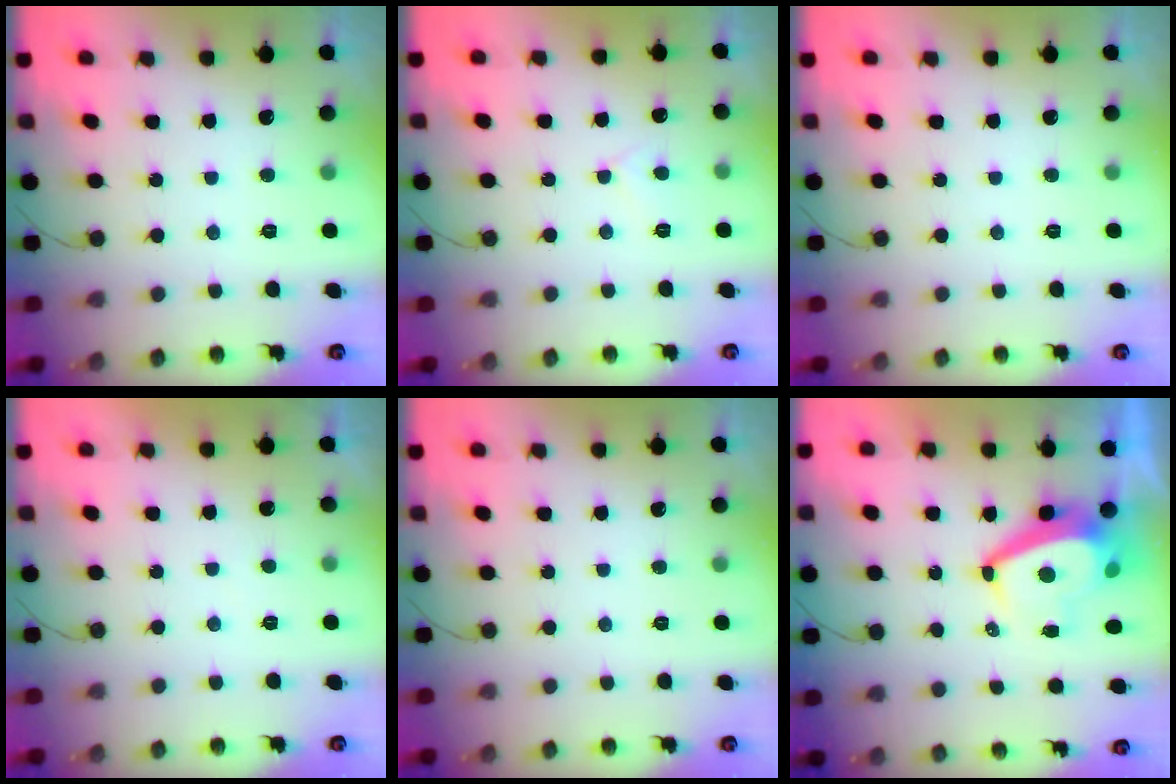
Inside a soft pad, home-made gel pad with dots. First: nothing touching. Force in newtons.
{"total": 3.9, "press": 3.8, "slide": 0.4}
{"total": 0.0}
{"total": 0.7, "press": 0.5, "slide": 0.5}
{"total": 0.0}
{"total": 9.2, "press": 9.1, "slide": 0.9}